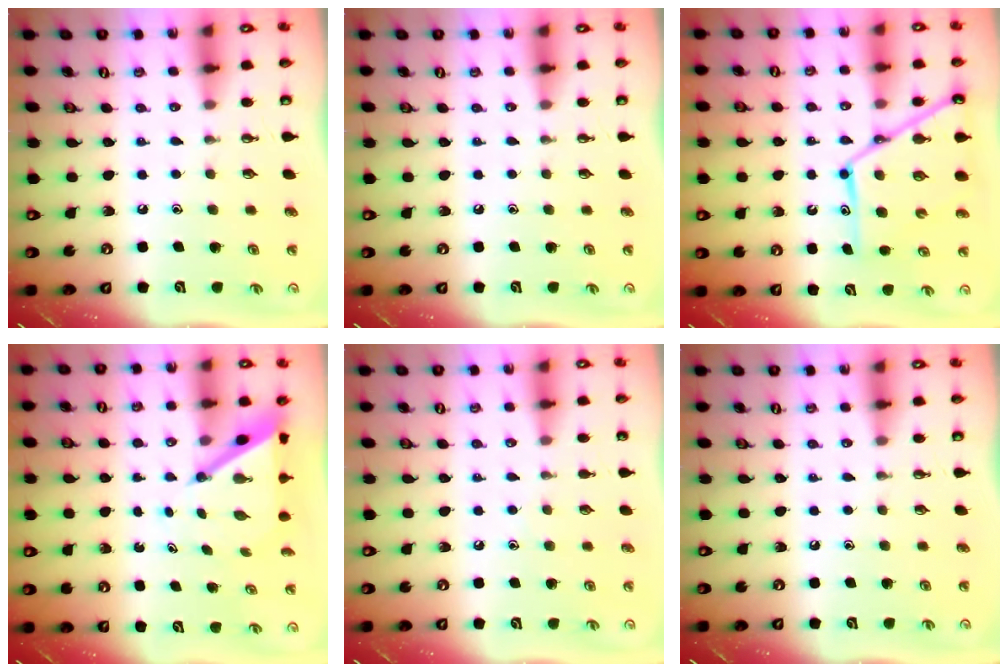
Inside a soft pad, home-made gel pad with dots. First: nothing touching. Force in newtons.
{"total": 0.0}
{"total": 15.3, "press": 15.2, "slide": 1.4}
{"total": 5.9, "press": 5.8, "slide": 0.5}
{"total": 3.0, "press": 2.9, "slide": 0.4}
{"total": 0.0}